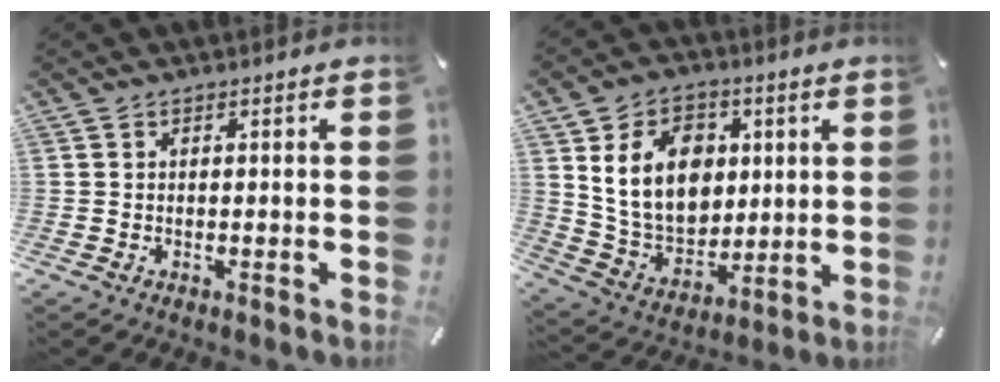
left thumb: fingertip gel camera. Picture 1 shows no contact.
{"total": 14.7, "force": [3.7, 11.6, 8.4], "torque": [-0.161, 0.002, 0.071]}